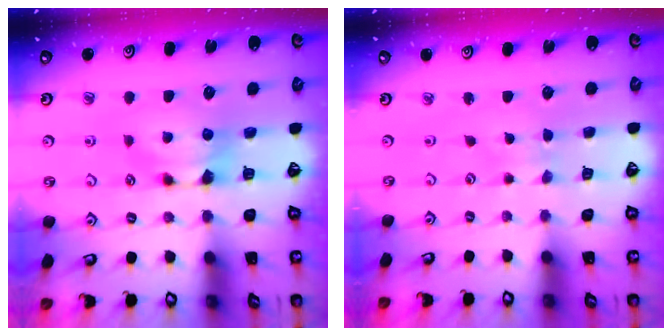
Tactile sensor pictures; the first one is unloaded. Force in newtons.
{"total": 3.2, "press": 3.2, "slide": 0.1}